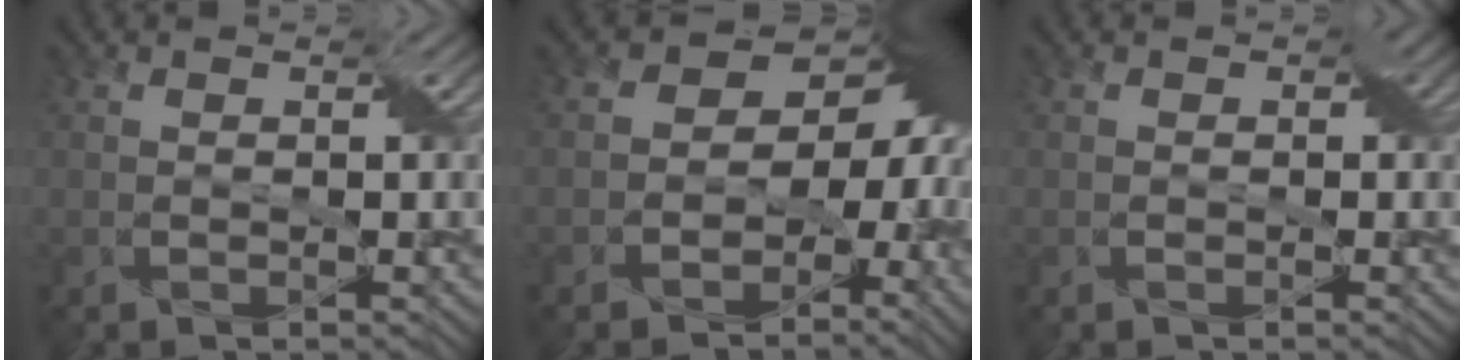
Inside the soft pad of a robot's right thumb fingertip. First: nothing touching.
{"total": 12.0, "force": [-1.5, 8.7, 8.1], "torque": [-0.072, -0.012, -0.036]}
{"total": 1.1, "force": [0.0, 0.8, 0.7], "torque": [-0.005, -0.001, -0.001]}